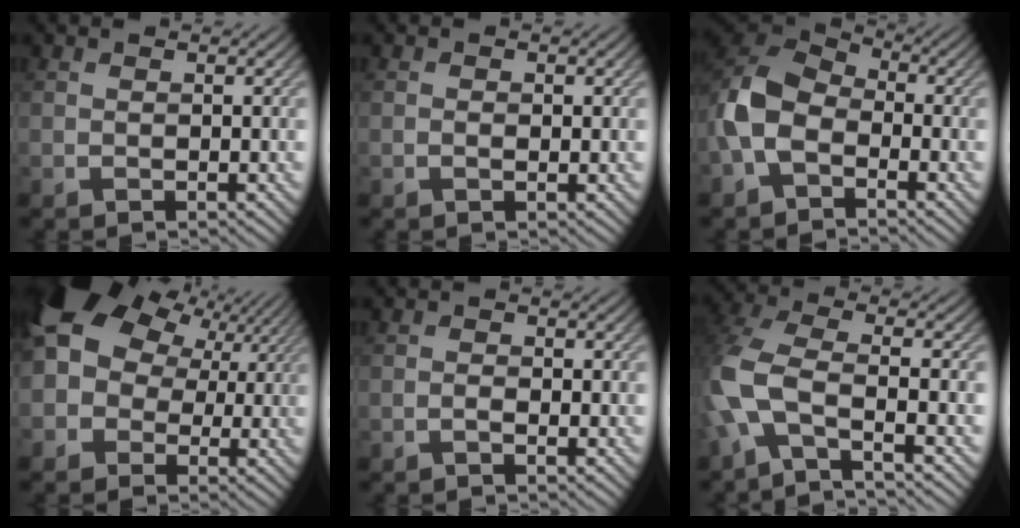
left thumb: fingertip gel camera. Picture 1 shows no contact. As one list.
[{"total": 0.8, "force": [-0.1, 0.4, 0.7], "torque": [-0.011, -0.002, -0.001]}, {"total": 9.6, "force": [-2.9, 6.1, 6.8], "torque": [-0.166, 0.001, -0.075]}, {"total": 13.8, "force": [3.5, 11.2, 7.3], "torque": [-0.181, 0.032, 0.049]}, {"total": 1.0, "force": [-0.4, 0.4, 0.8], "torque": [-0.015, 0.002, -0.008]}, {"total": 8.6, "force": [-3.0, 3.2, 7.4], "torque": [-0.178, -0.002, -0.081]}]